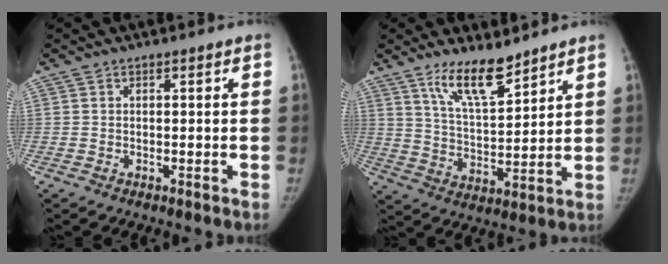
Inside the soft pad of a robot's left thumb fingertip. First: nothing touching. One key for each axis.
{"total": 10.1, "fx": 7.7, "fy": 2.7, "fz": 6.1, "tx": -0.090, "ty": -0.059, "tz": 0.149}